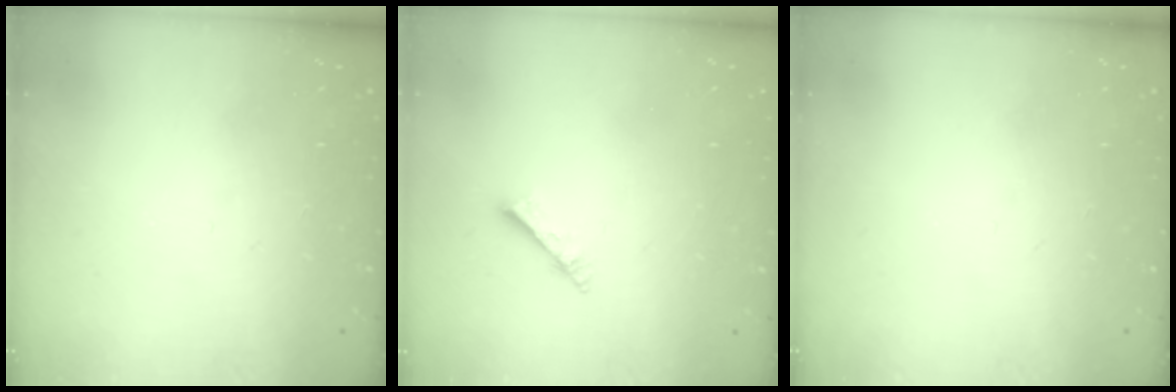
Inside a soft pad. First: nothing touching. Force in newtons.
{"total": 2.7, "press": 2.7, "slide": 0.3}
{"total": 0.0}